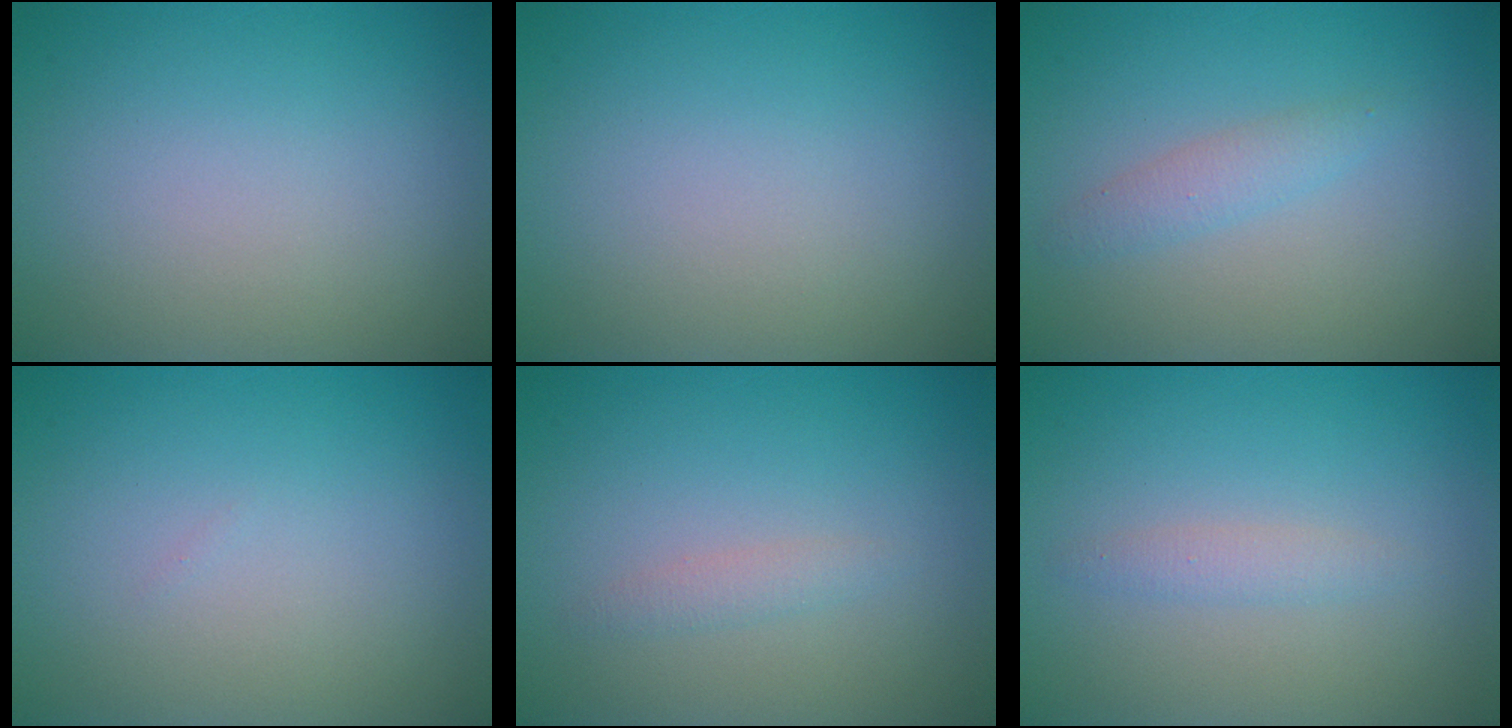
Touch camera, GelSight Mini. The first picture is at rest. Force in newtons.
{"total": 0.0}
{"total": 1.6, "press": 1.6, "slide": 0.1}
{"total": 0.0}
{"total": 1.0, "press": 1.0, "slide": 0.0}
{"total": 1.2, "press": 1.2, "slide": 0.0}